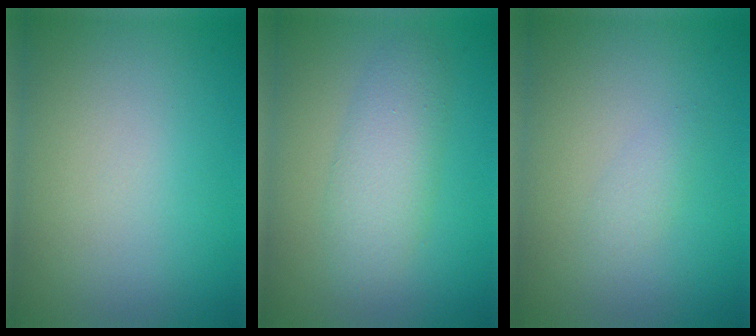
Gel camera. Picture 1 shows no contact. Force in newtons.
{"total": 3.5, "press": 3.5, "slide": 0.1}
{"total": 1.1, "press": 1.1, "slide": 0.0}